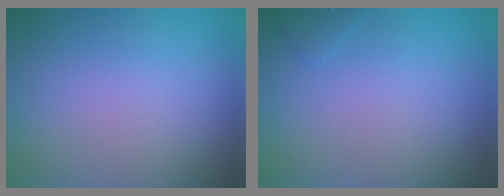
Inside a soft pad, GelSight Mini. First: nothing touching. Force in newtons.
{"total": 0.6, "press": 0.6, "slide": 0.1}